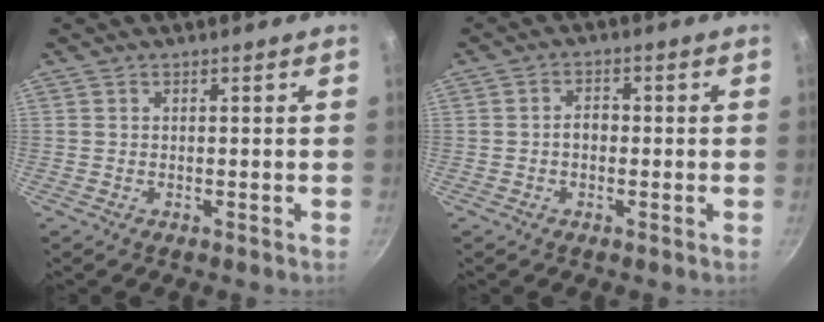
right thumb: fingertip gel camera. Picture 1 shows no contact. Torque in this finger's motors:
{"motor_torque": [-0.19, 0.48, 0.36, -0.21, -0.02]}